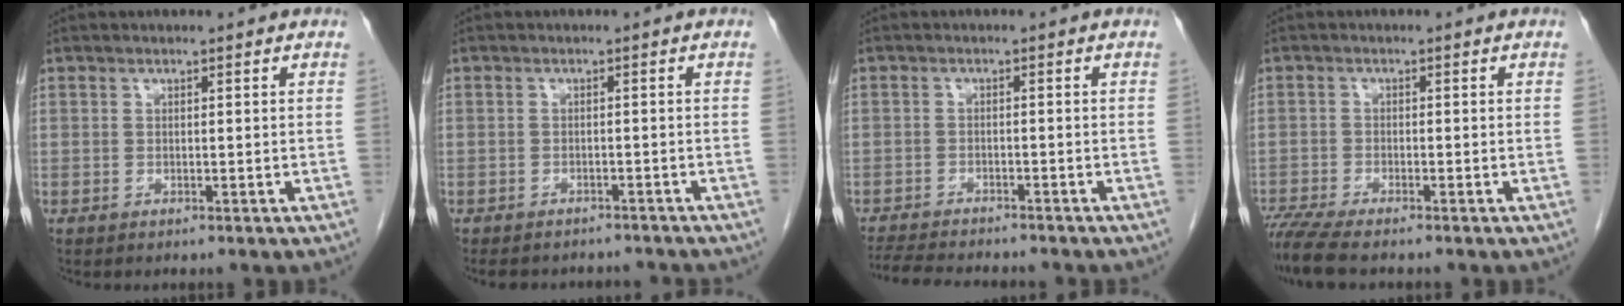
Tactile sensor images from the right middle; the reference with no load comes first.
{"total": 8.7, "force": [-7.9, 2.7, 2.2], "torque": [-0.034, 0.005, -0.092]}
{"total": 10.5, "force": [-9.5, 1.5, 4.2], "torque": [-0.065, -0.012, -0.137]}
{"total": 5.5, "force": [-4.8, 0.0, 2.8], "torque": [-0.050, -0.018, -0.086]}